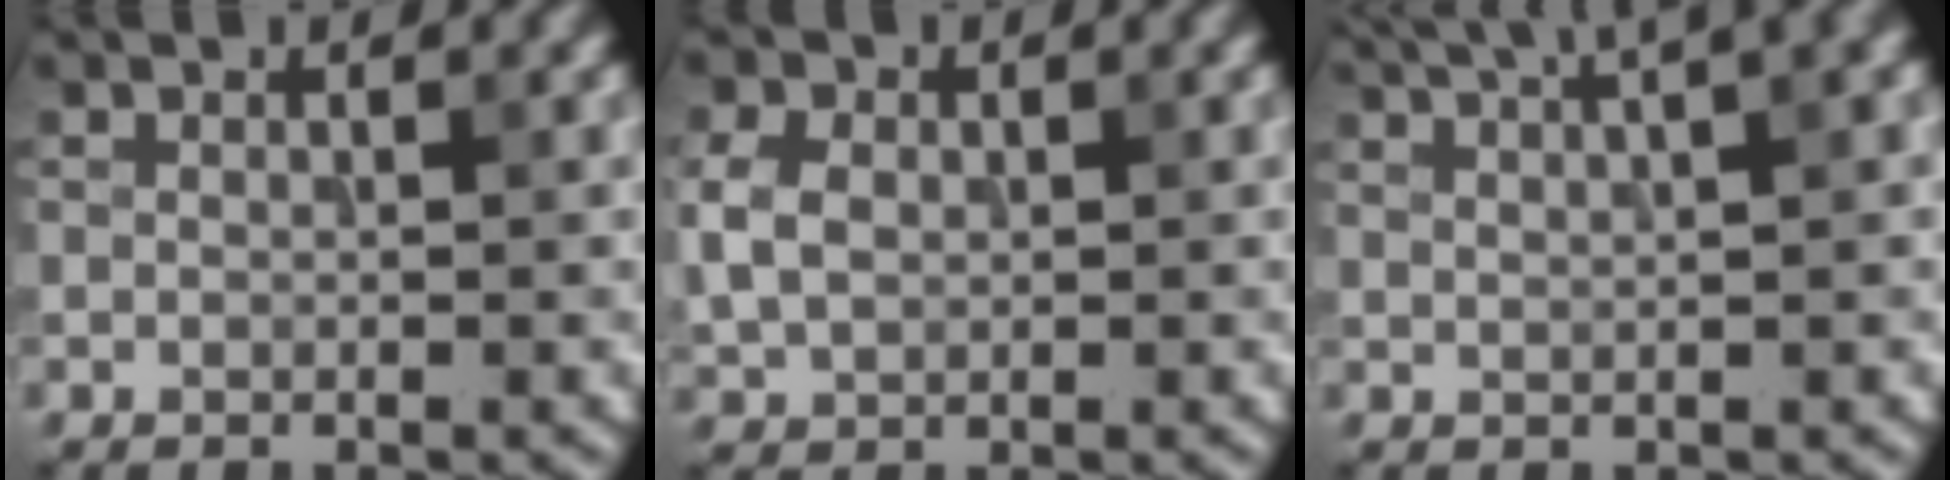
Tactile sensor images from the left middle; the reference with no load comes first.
{"total": 3.3, "force": [0.2, 2.6, 2.1], "torque": [-0.055, 0.009, 0.000]}
{"total": 6.6, "force": [4.7, 1.4, 4.5], "torque": [-0.054, 0.034, 0.051]}